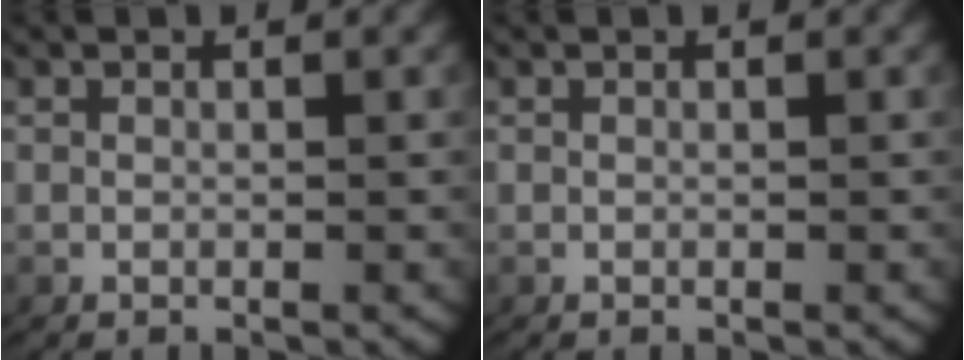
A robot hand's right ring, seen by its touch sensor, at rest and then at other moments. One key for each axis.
{"total": 0.0}